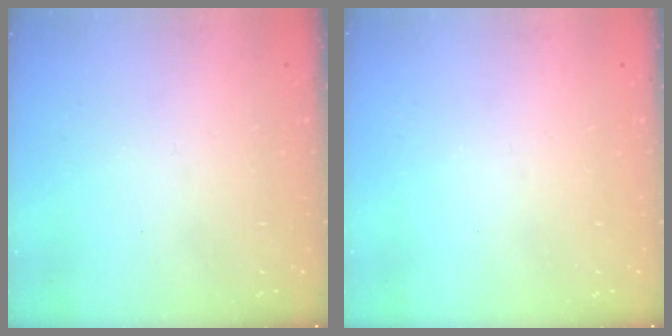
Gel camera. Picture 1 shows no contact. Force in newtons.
{"total": 0.0}